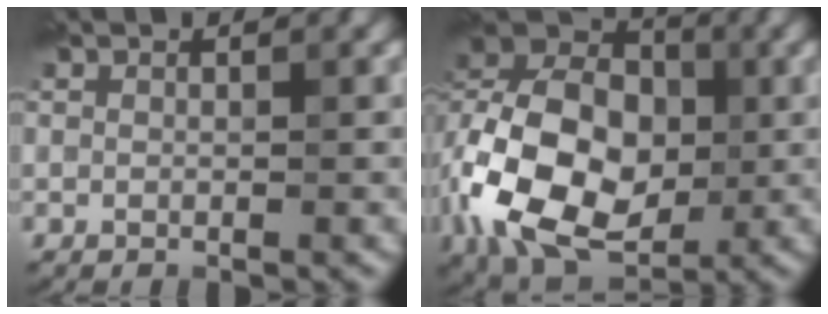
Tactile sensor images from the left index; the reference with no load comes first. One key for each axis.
{"total": 14.7, "fx": -3.2, "fy": 10.0, "fz": 10.3, "tx": -0.220, "ty": 0.012, "tz": -0.062}